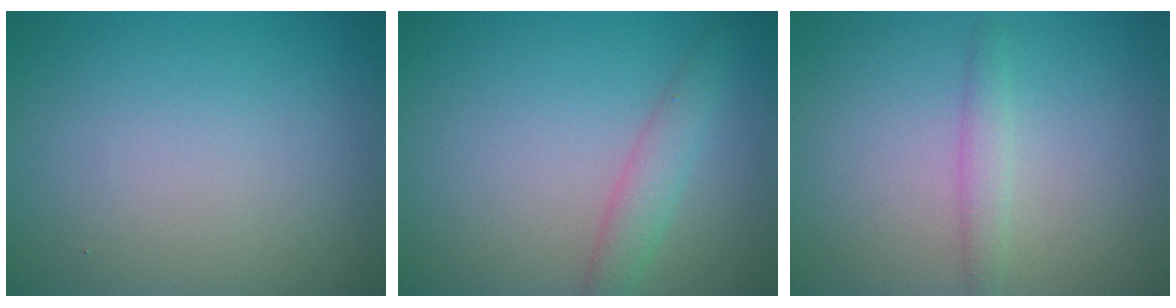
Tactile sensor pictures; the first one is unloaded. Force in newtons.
{"total": 2.4, "press": 2.4, "slide": 0.1}
{"total": 1.4, "press": 1.4, "slide": 0.0}